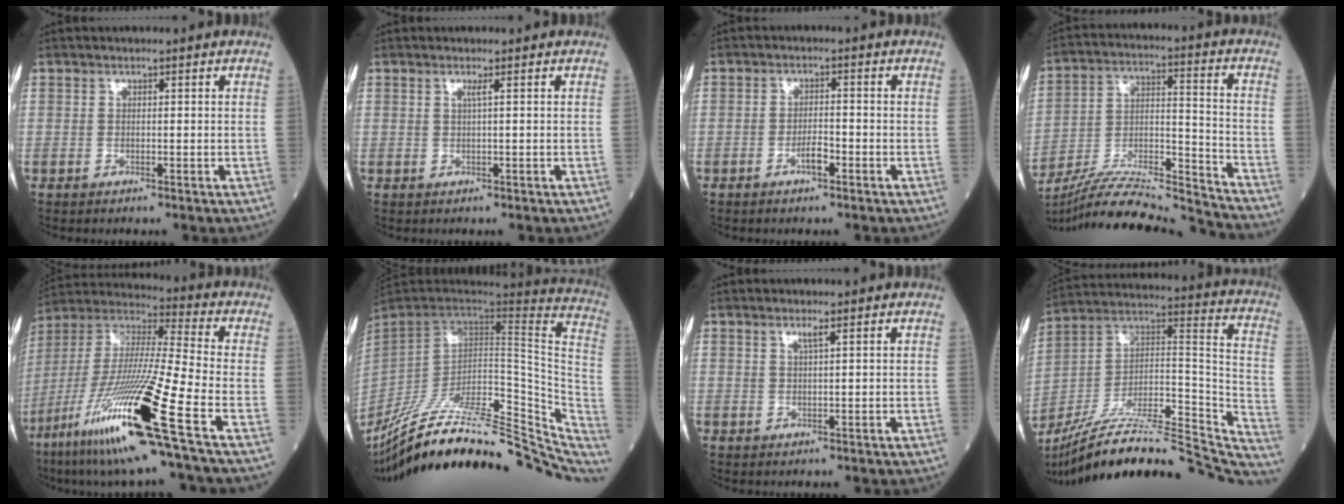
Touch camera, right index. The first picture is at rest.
{"total": 0.8, "force": [0.2, -0.3, 0.7], "torque": [-0.019, -0.002, 0.007]}
{"total": 2.6, "force": [-1.4, 0.7, 2.1], "torque": [-0.037, 0.002, -0.027]}
{"total": 20.3, "force": [-19.5, -0.7, 5.8], "torque": [-0.125, 0.007, -0.325]}
{"total": 23.2, "force": [-10.9, -0.1, 20.5], "torque": [-0.420, -0.056, -0.211]}
{"total": 33.5, "force": [-25.2, 9.9, 19.6], "torque": [-0.260, -0.024, -0.365]}
{"total": 1.2, "force": [0.6, -0.3, 0.9], "torque": [-0.024, -0.004, 0.014]}
{"total": 34.4, "force": [-30.3, 5.1, 15.4], "torque": [-0.191, -0.004, -0.445]}